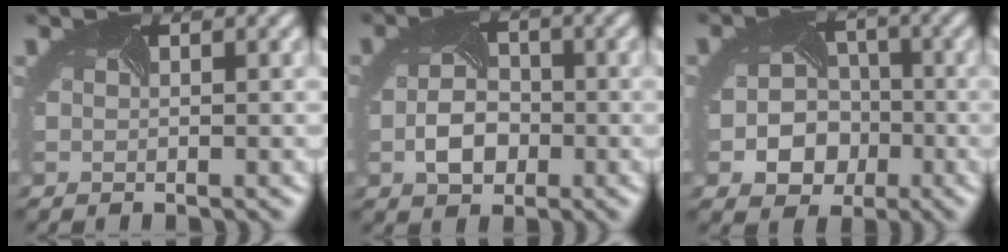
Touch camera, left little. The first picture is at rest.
{"total": 3.6, "force": [-1.4, 2.5, 2.2], "torque": [-0.050, -0.005, -0.020]}
{"total": 5.7, "force": [-2.1, 4.7, 2.5], "torque": [-0.027, -0.014, -0.031]}